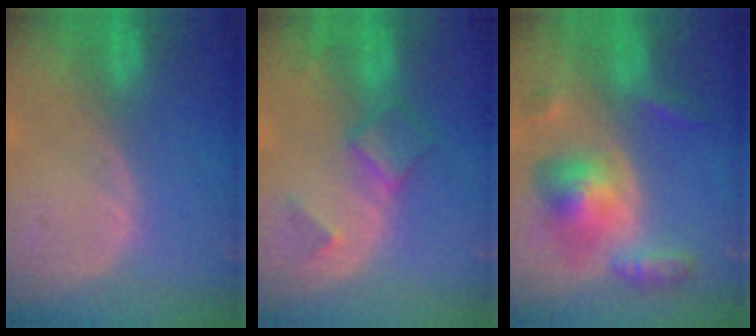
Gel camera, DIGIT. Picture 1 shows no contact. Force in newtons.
{"total": 4.7, "press": 4.7, "slide": 0.1}
{"total": 8.0, "press": 8.0, "slide": 0.7}